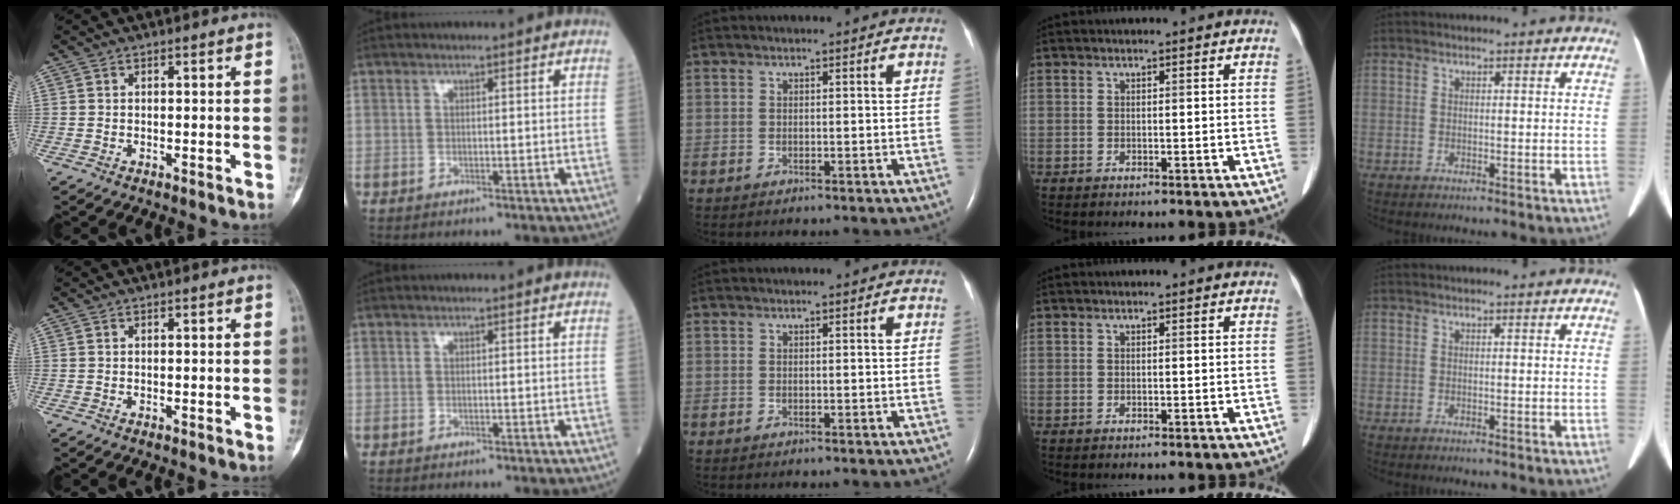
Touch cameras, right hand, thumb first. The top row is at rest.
{}